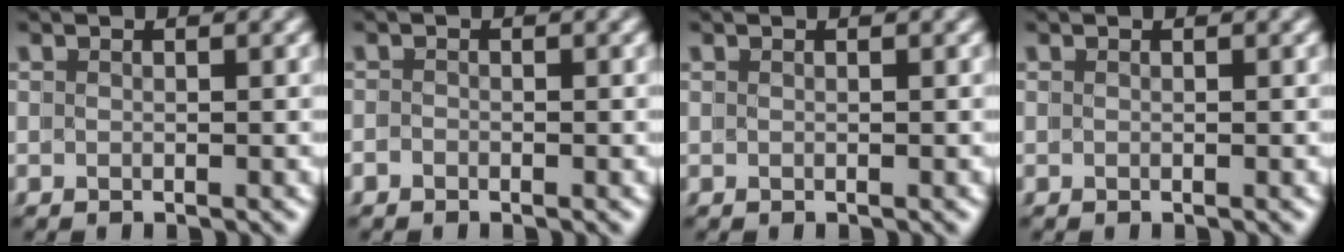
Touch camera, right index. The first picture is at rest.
{"total": 1.0, "force": [-0.9, -0.1, -0.5], "torque": [0.012, -0.002, -0.018]}
{"total": 0.0}
{"total": 0.0}